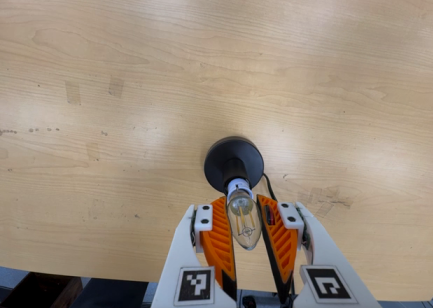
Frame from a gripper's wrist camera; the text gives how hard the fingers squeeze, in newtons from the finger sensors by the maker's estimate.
{"total": 14.5, "left": 13.7, "right": 15.3}